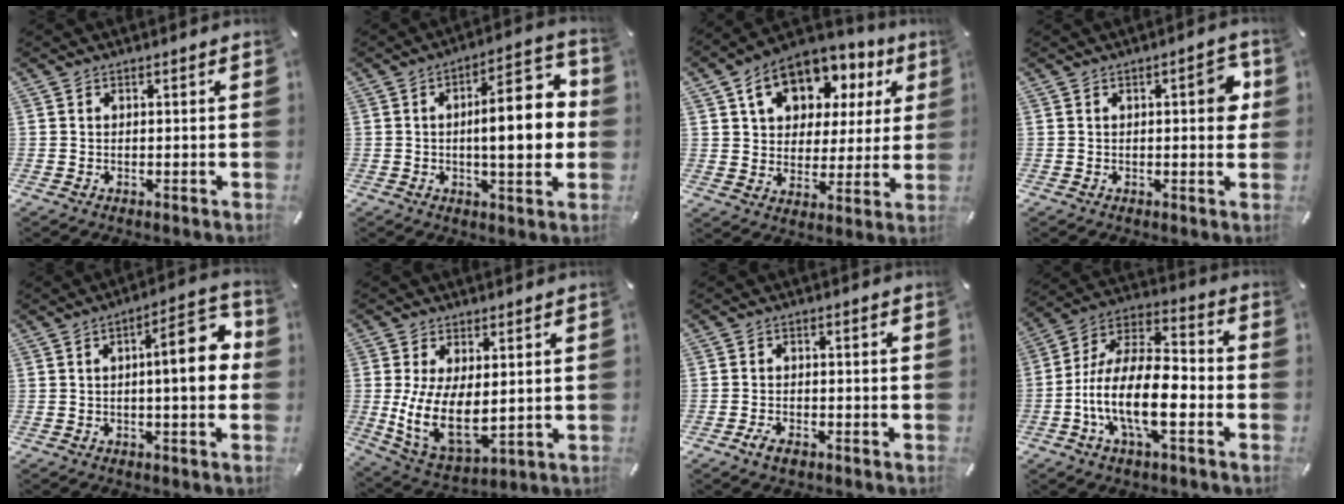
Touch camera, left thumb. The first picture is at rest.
{"total": 15.2, "force": [0.0, 5.5, 14.1], "torque": [-0.185, -0.006, -0.006]}
{"total": 13.3, "force": [7.0, 9.5, 6.2], "torque": [-0.109, -0.033, 0.128]}
{"total": 6.5, "force": [1.2, 2.5, 5.9], "torque": [-0.063, -0.007, 0.009]}
{"total": 12.1, "force": [0.9, 4.0, 11.4], "torque": [-0.145, -0.007, 0.006]}
{"total": 12.2, "force": [1.3, 7.1, 9.8], "torque": [-0.209, -0.020, 0.030]}
{"total": 3.0, "force": [-1.9, 1.6, 1.7], "torque": [-0.035, 0.007, -0.037]}
{"total": 16.6, "force": [-5.8, 7.3, 13.7], "torque": [-0.286, 0.007, -0.101]}